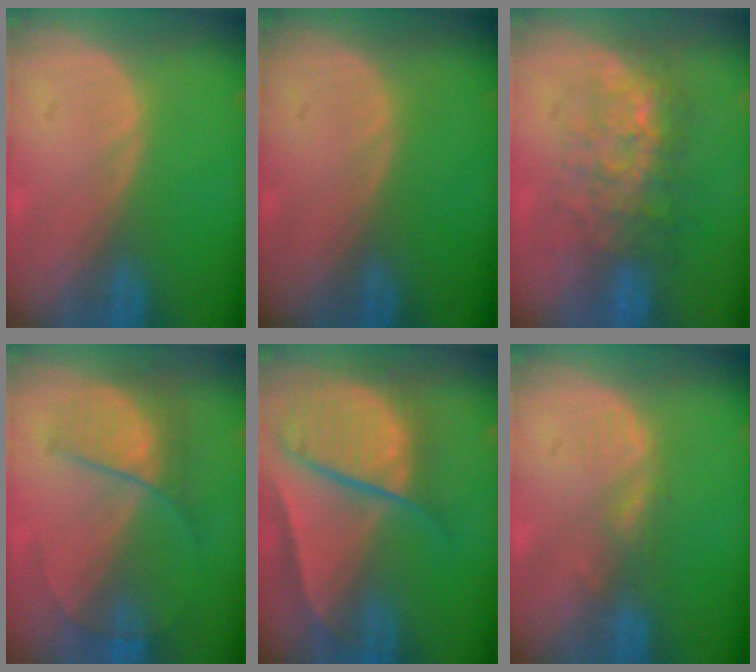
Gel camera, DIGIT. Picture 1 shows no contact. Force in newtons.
{"total": 0.0}
{"total": 7.7, "press": 7.4, "slide": 1.8}
{"total": 5.9, "press": 5.8, "slide": 1.0}
{"total": 10.4, "press": 8.8, "slide": 5.6}
{"total": 2.0, "press": 2.0, "slide": 0.3}